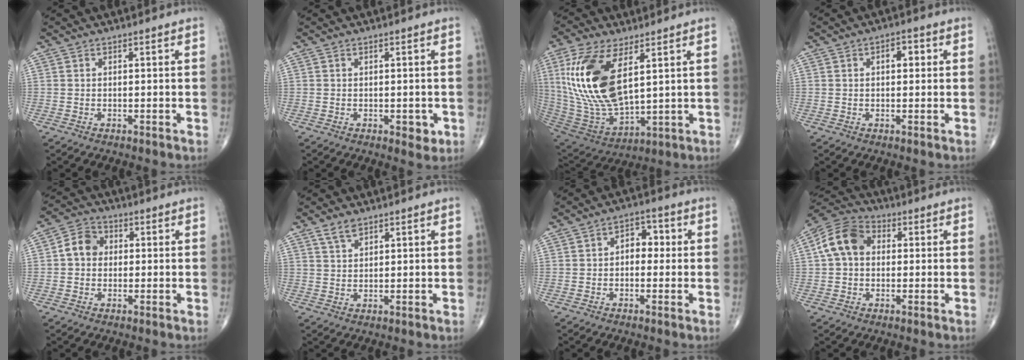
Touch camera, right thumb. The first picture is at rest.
{"total": 2.5, "force": [-0.7, 1.4, 2.0], "torque": [-0.011, -0.001, -0.006]}
{"total": 20.3, "force": [6.1, 9.3, 17.0], "torque": [-0.348, -0.029, 0.128]}
{"total": 3.3, "force": [0.8, 1.9, 2.6], "torque": [-0.029, 0.008, 0.007]}
{"total": 5.6, "force": [0.2, 4.7, 3.0], "torque": [-0.040, 0.017, -0.008]}
{"total": 3.0, "force": [2.2, 1.3, 1.5], "torque": [-0.027, -0.007, 0.045]}
{"total": 5.0, "force": [0.2, 3.5, 3.6], "torque": [-0.025, 0.019, -0.008]}
{"total": 9.4, "force": [1.1, 7.0, 6.2], "torque": [-0.111, 0.028, 0.009]}